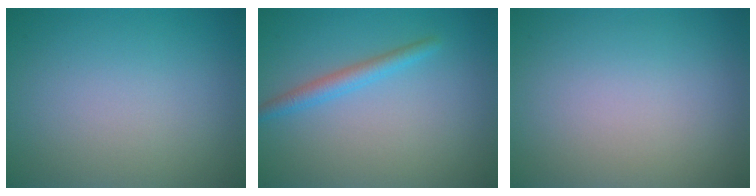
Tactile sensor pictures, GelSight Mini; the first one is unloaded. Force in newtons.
{"total": 2.0, "press": 2.0, "slide": 0.1}
{"total": 0.0}